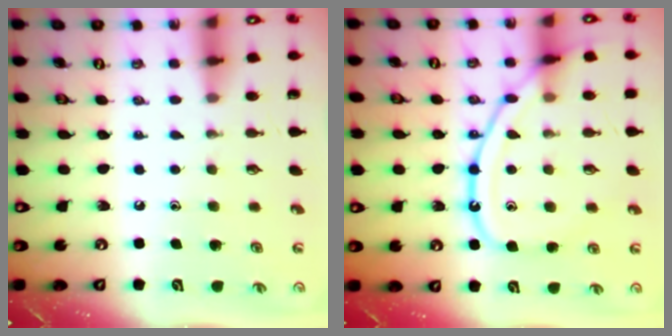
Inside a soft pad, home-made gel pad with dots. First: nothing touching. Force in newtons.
{"total": 14.4, "press": 14.3, "slide": 1.1}